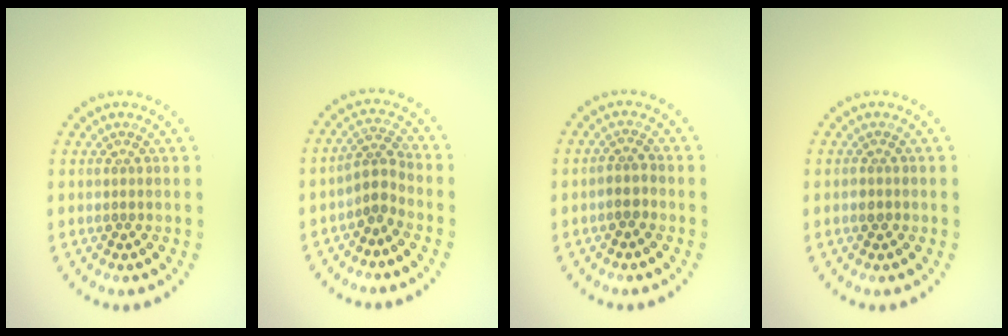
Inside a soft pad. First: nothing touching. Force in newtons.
{"total": 2.2, "press": 1.5, "slide": 1.6}
{"total": 1.5, "press": 1.3, "slide": 0.8}
{"total": 0.9, "press": 0.8, "slide": 0.5}